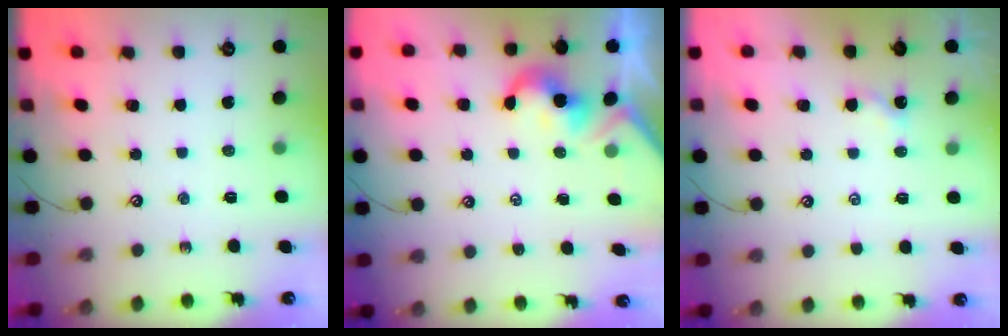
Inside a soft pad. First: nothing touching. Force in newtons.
{"total": 2.1, "press": 2.0, "slide": 0.5}
{"total": 3.3, "press": 3.3, "slide": 0.0}